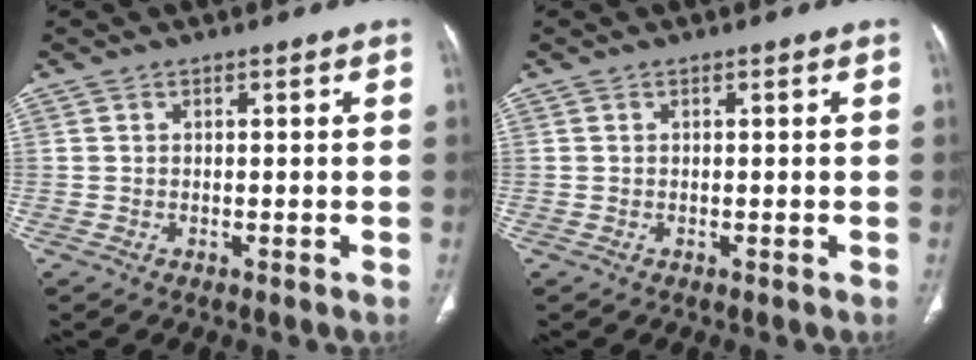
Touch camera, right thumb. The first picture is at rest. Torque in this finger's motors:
{"motor_torque": [0.00, 0.00, 0.00, 0.00, 0.00]}